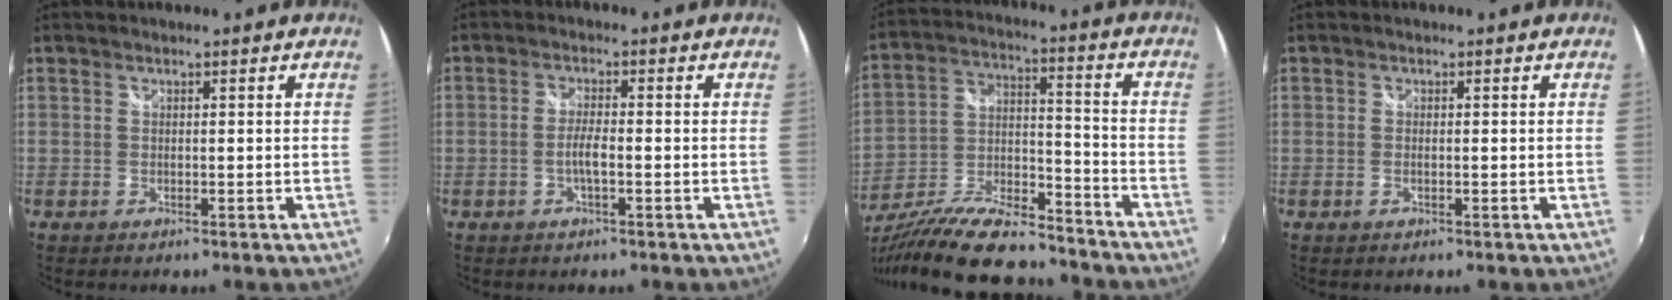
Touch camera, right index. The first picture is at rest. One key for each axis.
{"total": 3.1, "fx": -1.0, "fy": 0.3, "fz": 2.9, "tx": -0.057, "ty": 0.000, "tz": -0.020}
{"total": 22.3, "fx": -17.1, "fy": 6.1, "fz": 12.9, "tx": -0.249, "ty": -0.034, "tz": -0.280}
{"total": 0.9, "fx": -0.2, "fy": 0.2, "fz": 0.8, "tx": -0.017, "ty": 0.000, "tz": -0.006}